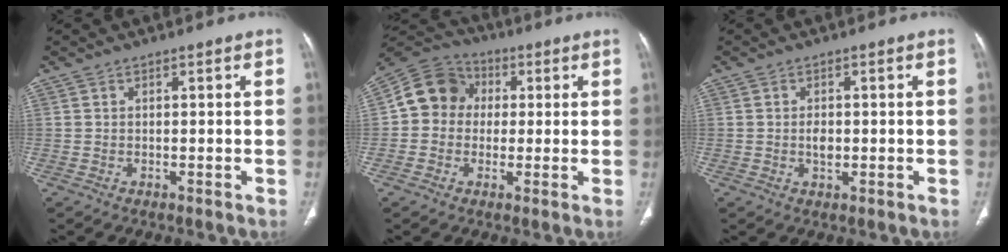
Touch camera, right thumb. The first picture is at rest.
{"total": 10.2, "force": [1.0, 9.1, 4.5], "torque": [-0.058, 0.023, 0.002]}
{"total": 2.2, "force": [-0.2, 1.4, 1.7], "torque": [-0.025, 0.001, -0.003]}